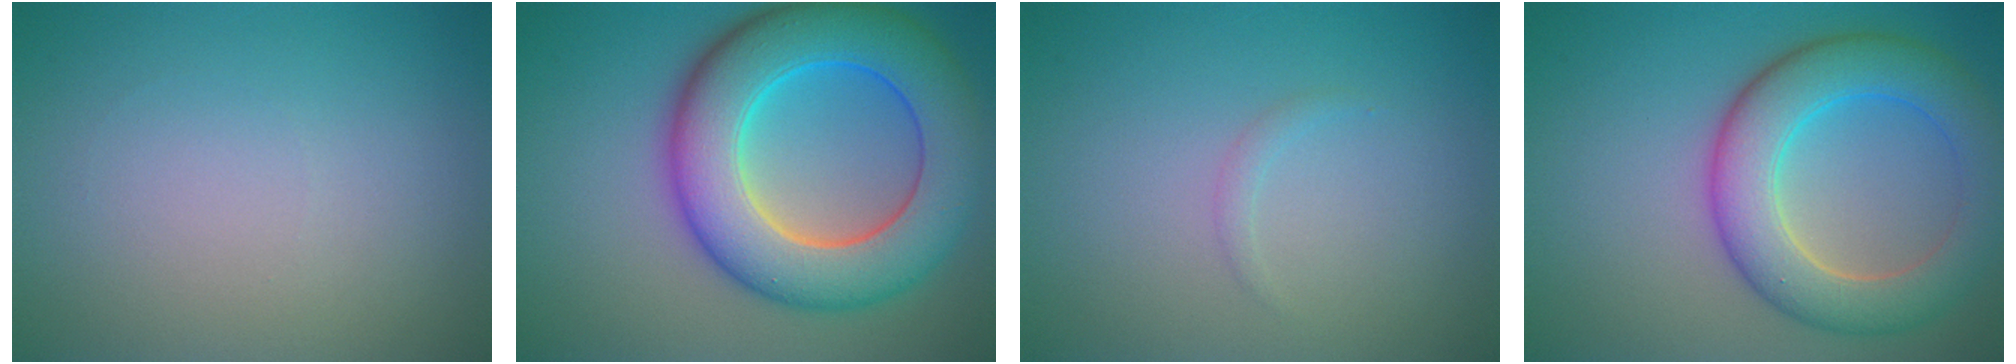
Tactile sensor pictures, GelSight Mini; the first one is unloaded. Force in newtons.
{"total": 11.3, "press": 11.3, "slide": 0.3}
{"total": 0.7, "press": 0.7, "slide": 0.1}
{"total": 7.4, "press": 7.4, "slide": 0.2}